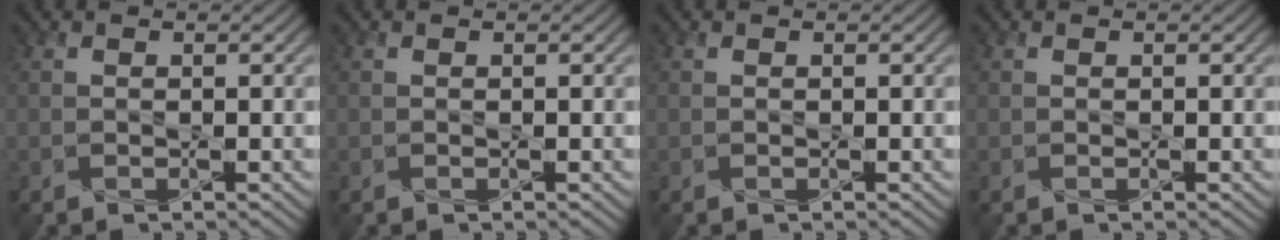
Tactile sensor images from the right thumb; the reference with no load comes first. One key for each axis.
{"total": 0.0}
{"total": 0.0}
{"total": 0.0}